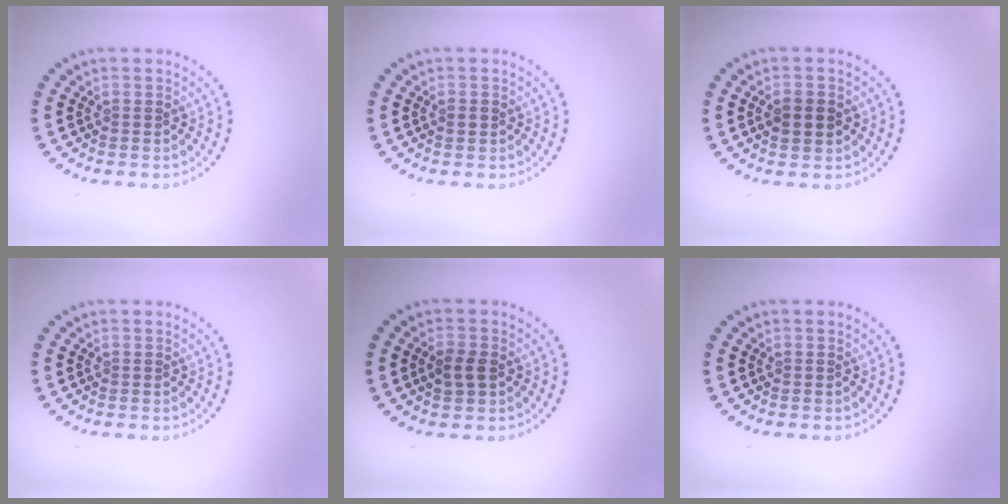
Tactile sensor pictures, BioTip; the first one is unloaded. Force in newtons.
{"total": 1.0, "press": 1.0, "slide": 0.1}
{"total": 2.3, "press": 2.3, "slide": 0.2}
{"total": 0.0}
{"total": 2.1, "press": 2.1, "slide": 0.3}
{"total": 0.0}